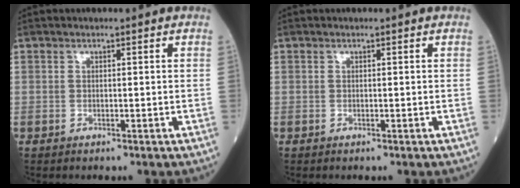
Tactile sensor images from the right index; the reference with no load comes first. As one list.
[{"total": 0.0}]